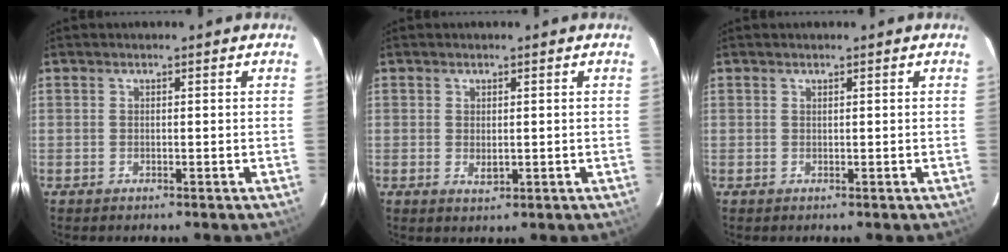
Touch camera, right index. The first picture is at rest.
{"total": 1.9, "force": [0.0, 1.2, 1.5], "torque": [-0.024, -0.001, 0.003]}
{"total": 0.0}